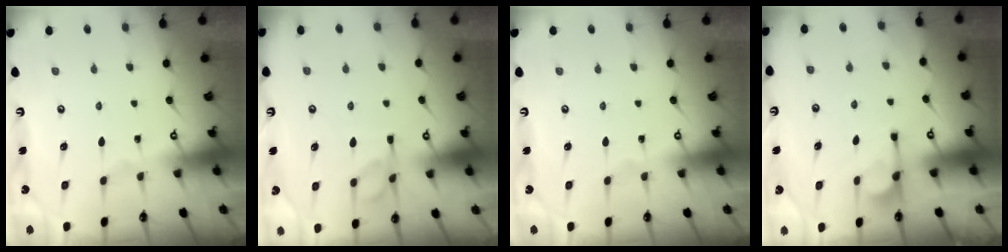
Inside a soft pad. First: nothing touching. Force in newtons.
{"total": 2.1, "press": 1.7, "slide": 1.1}
{"total": 0.0}
{"total": 0.8, "press": 0.1, "slide": 0.8}